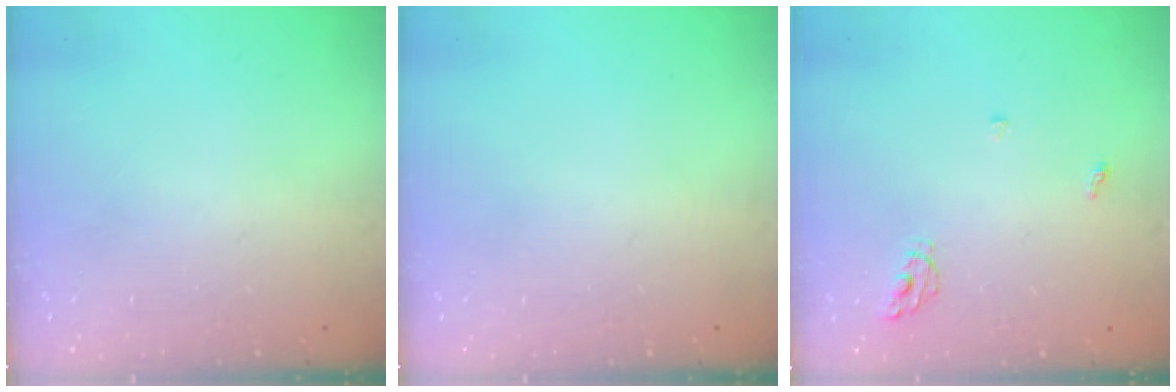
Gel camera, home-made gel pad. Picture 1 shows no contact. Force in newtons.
{"total": 0.0}
{"total": 4.6, "press": 4.6, "slide": 0.5}